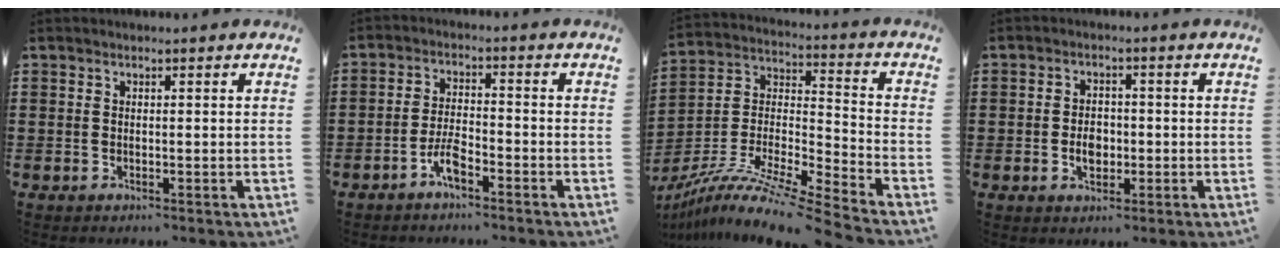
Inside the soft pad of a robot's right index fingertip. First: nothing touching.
{"total": 4.3, "force": [-2.9, 1.3, 2.8], "torque": [-0.071, 0.003, -0.061]}
{"total": 10.9, "force": [-9.3, 0.2, 5.8], "torque": [-0.115, -0.002, -0.188]}
{"total": 3.3, "force": [-0.7, 2.4, 2.3], "torque": [-0.039, 0.001, -0.015]}